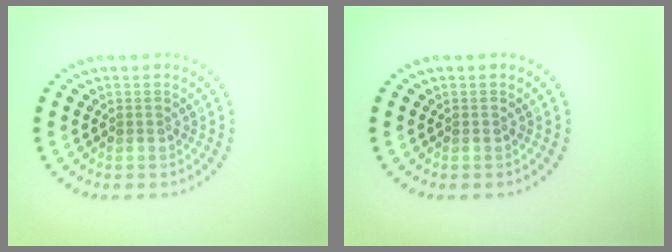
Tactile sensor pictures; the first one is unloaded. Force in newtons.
{"total": 0.0}